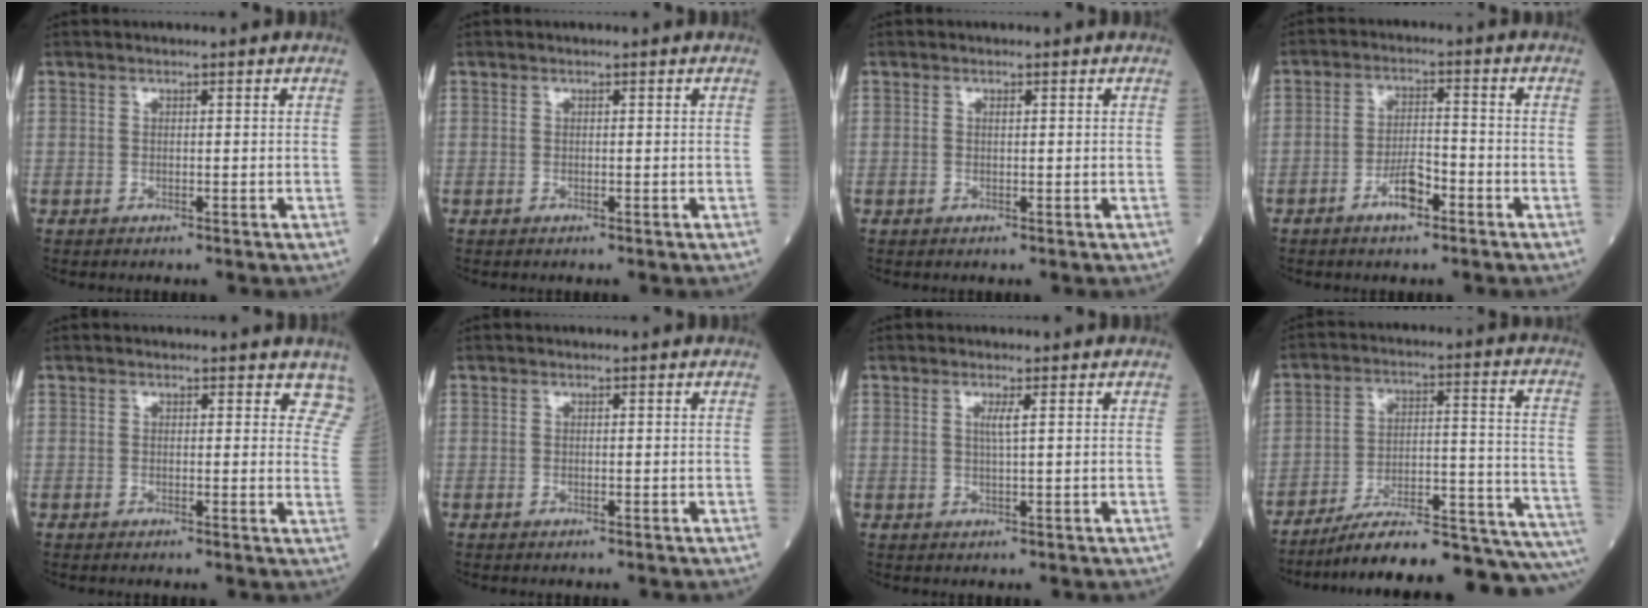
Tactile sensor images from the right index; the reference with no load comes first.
{"total": 0.0}
{"total": 0.5, "force": [0.1, 0.2, 0.5], "torque": [-0.014, 0.001, 0.003]}
{"total": 4.6, "force": [-2.8, 1.3, 3.5], "torque": [-0.063, 0.005, -0.052]}
{"total": 5.3, "force": [4.6, 2.2, 1.1], "torque": [0.017, -0.012, 0.023]}
{"total": 0.0}
{"total": 1.7, "force": [0.6, -0.2, 1.6], "torque": [-0.032, -0.001, 0.010]}
{"total": 24.3, "force": [-21.5, 1.5, 11.1], "torque": [-0.093, 0.024, -0.307]}